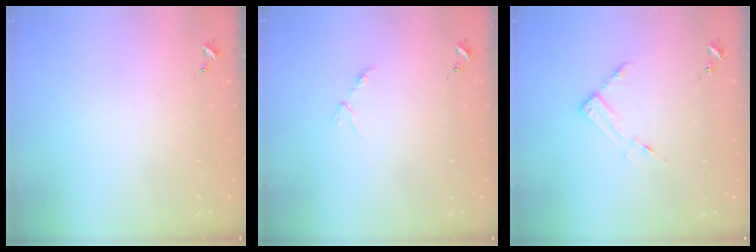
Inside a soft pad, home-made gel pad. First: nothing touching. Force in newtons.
{"total": 2.8, "press": 2.8, "slide": 0.5}
{"total": 7.4, "press": 7.4, "slide": 0.6}